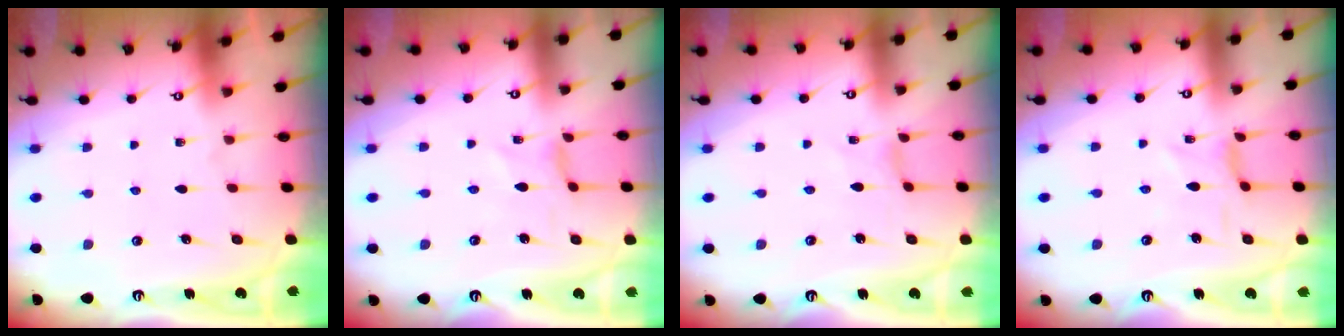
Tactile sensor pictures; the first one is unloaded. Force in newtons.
{"total": 0.0}
{"total": 0.0}
{"total": 0.0}